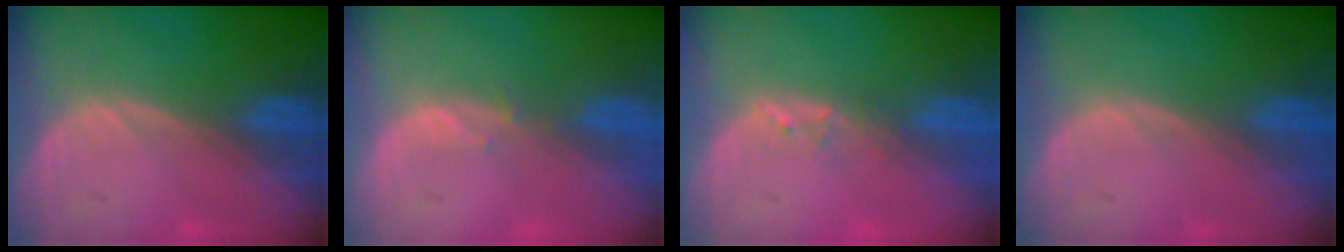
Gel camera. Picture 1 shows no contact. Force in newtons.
{"total": 0.8, "press": 0.8, "slide": 0.3}
{"total": 1.2, "press": 1.1, "slide": 0.2}
{"total": 0.0}